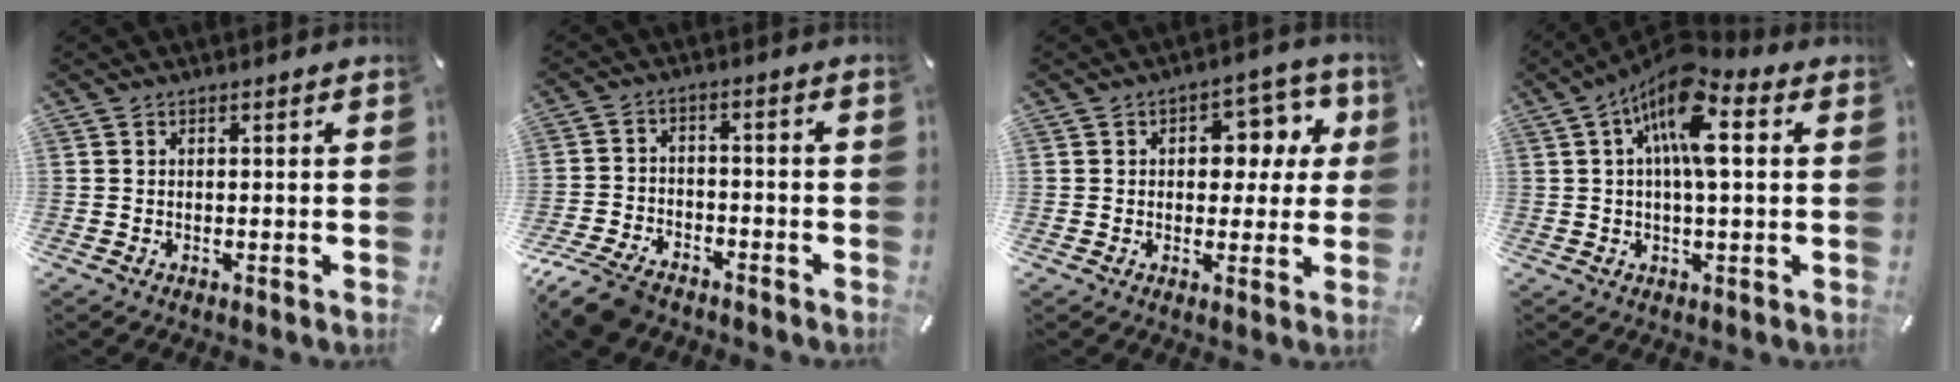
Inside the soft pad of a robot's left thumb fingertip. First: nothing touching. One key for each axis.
{"total": 8.5, "fx": -6.8, "fy": 3.7, "fz": 3.5, "tx": -0.072, "ty": 0.030, "tz": -0.129}
{"total": 9.2, "fx": 2.4, "fy": 6.4, "fz": 6.2, "tx": -0.066, "ty": -0.009, "tz": 0.034}
{"total": 12.7, "fx": 4.0, "fy": 4.8, "fz": 11.1, "tx": -0.191, "ty": -0.012, "tz": 0.066}